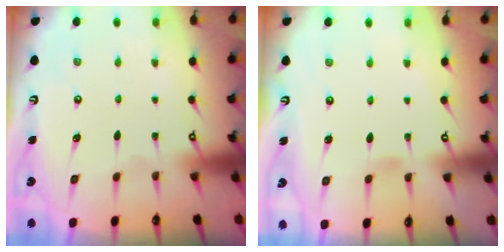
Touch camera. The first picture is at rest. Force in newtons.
{"total": 2.9, "press": 2.8, "slide": 0.3}